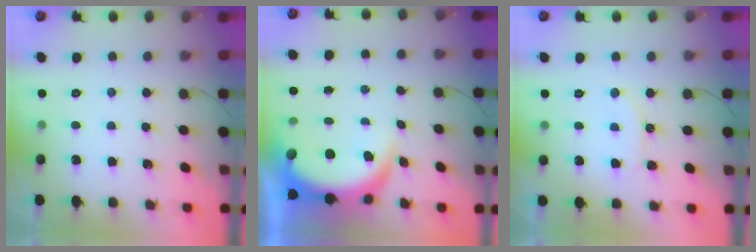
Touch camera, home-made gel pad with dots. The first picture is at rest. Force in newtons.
{"total": 7.6, "press": 7.6, "slide": 0.6}
{"total": 7.7, "press": 7.6, "slide": 0.9}